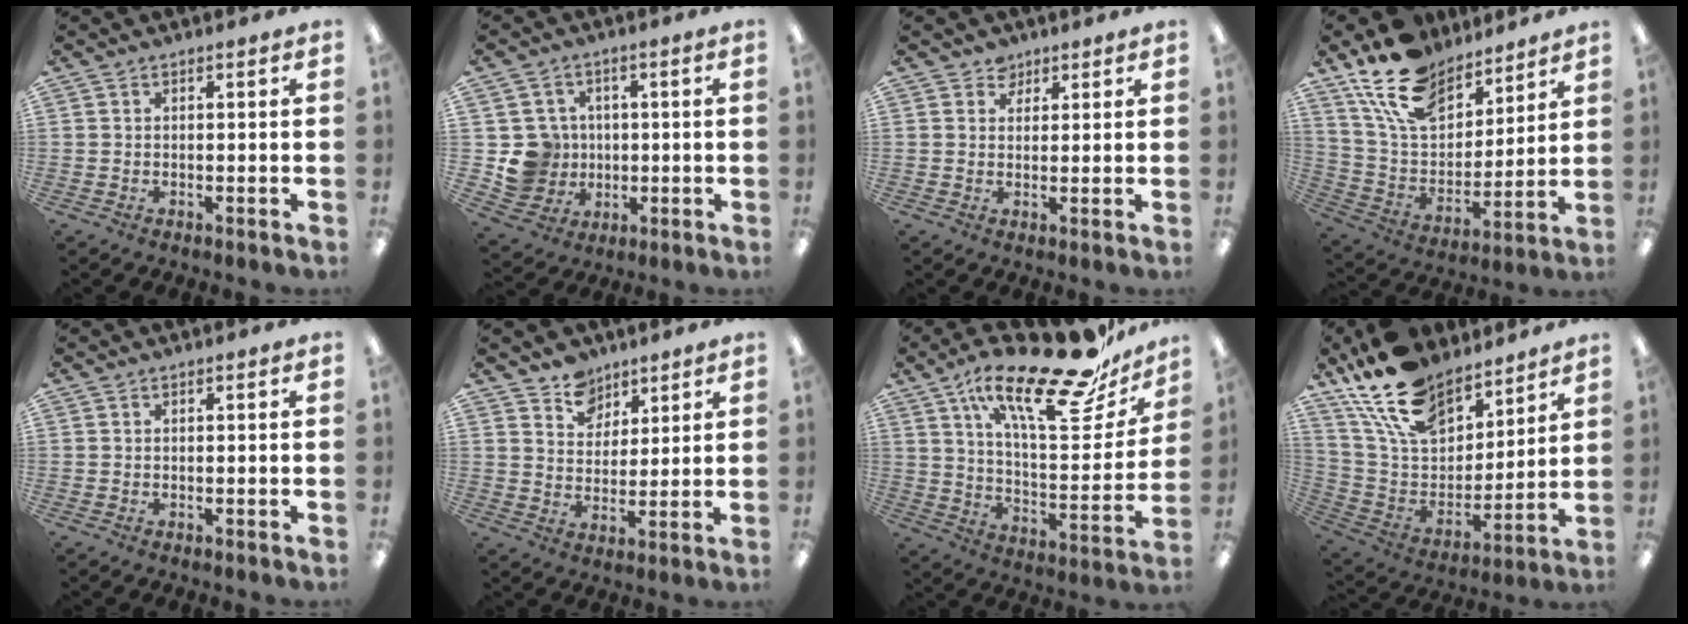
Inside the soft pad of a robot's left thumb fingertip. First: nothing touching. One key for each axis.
{"total": 9.4, "fx": 0.1, "fy": 9.3, "fz": 1.7, "tx": -0.055, "ty": 0.003, "tz": 0.015}
{"total": 3.1, "fx": 2.2, "fy": 2.3, "fz": 0.3, "tx": 0.003, "ty": -0.007, "tz": 0.038}
{"total": 17.7, "fx": 13.0, "fy": 9.5, "fz": 7.5, "tx": -0.156, "ty": -0.069, "tz": 0.242}
{"total": 0.0}
{"total": 8.3, "fx": 6.3, "fy": 5.4, "fz": 0.6, "tx": -0.005, "ty": -0.045, "tz": 0.119}
{"total": 26.3, "fx": 17.9, "fy": 8.3, "fz": 17.3, "tx": -0.269, "ty": -0.109, "tz": 0.294}
{"total": 19.0, "fx": 14.1, "fy": 9.8, "fz": 8.1, "tx": -0.173, "ty": -0.079, "tz": 0.261}